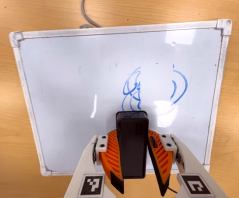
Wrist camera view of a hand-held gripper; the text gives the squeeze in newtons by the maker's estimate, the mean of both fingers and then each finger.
{"total": 9.5, "left": 9.1, "right": 9.9}